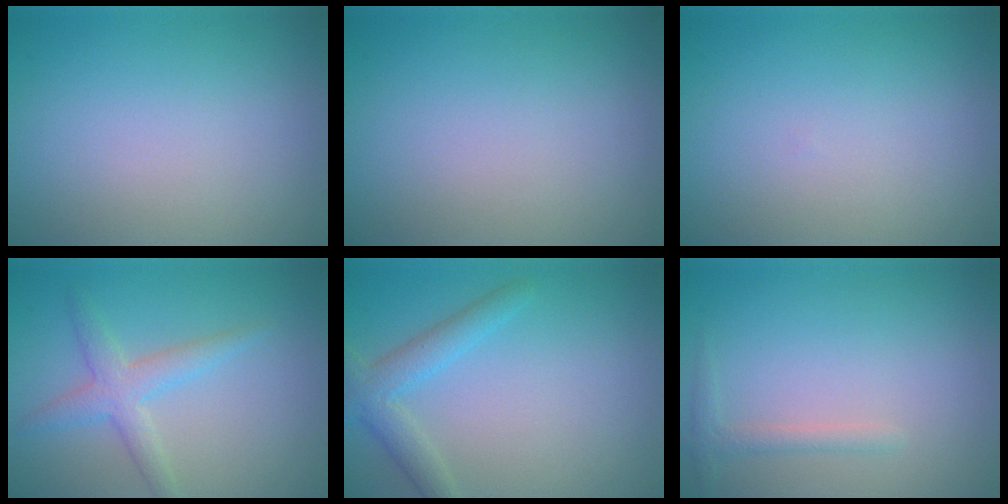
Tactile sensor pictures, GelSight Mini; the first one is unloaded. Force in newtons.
{"total": 0.0}
{"total": 0.0}
{"total": 2.9, "press": 2.9, "slide": 0.3}
{"total": 2.8, "press": 2.8, "slide": 0.1}
{"total": 1.3, "press": 1.3, "slide": 0.1}